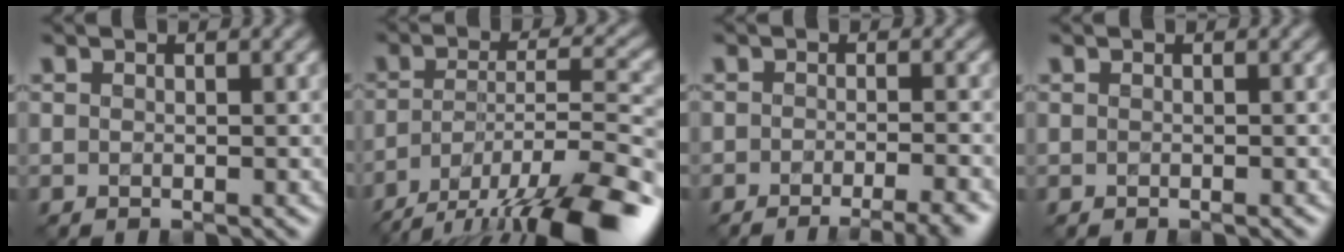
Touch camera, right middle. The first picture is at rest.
{"total": 14.0, "force": [-10.1, 4.0, 8.8], "torque": [-0.167, -0.016, -0.151]}
{"total": 4.9, "force": [-3.7, 0.9, 3.0], "torque": [-0.031, 0.004, -0.045]}
{"total": 0.0}